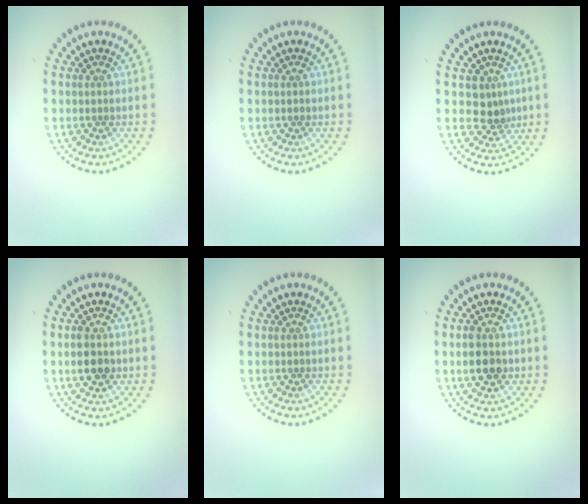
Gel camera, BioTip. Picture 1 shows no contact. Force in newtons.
{"total": 0.6, "press": 0.6, "slide": 0.0}
{"total": 2.2, "press": 1.7, "slide": 1.4}
{"total": 2.9, "press": 2.9, "slide": 0.2}
{"total": 0.0}
{"total": 3.0, "press": 3.0, "slide": 0.1}